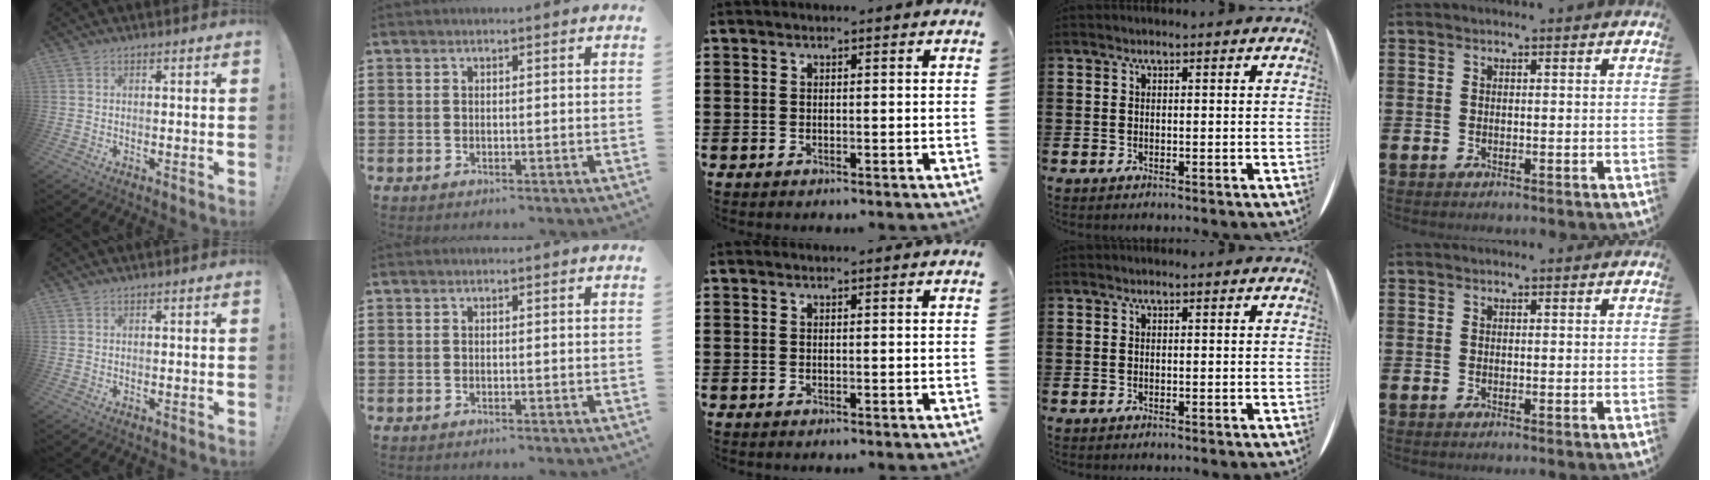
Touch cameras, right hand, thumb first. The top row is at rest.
{"thumb": {"total": 0.5, "force": [0.5, 0.2, 0.0], "torque": [-0.004, 0.001, 0.010]}}